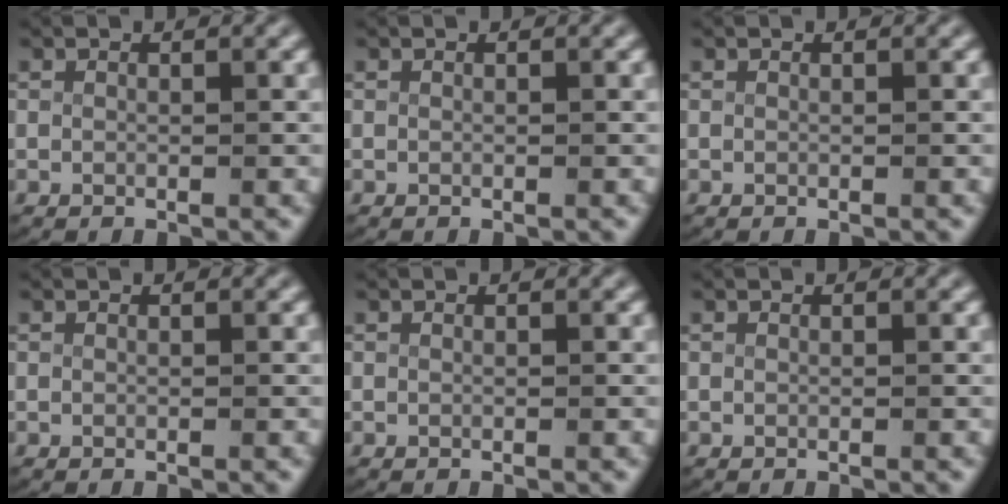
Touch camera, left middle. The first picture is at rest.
{"total": 0.0}
{"total": 0.0}
{"total": 0.0}
{"total": 0.0}
{"total": 0.0}